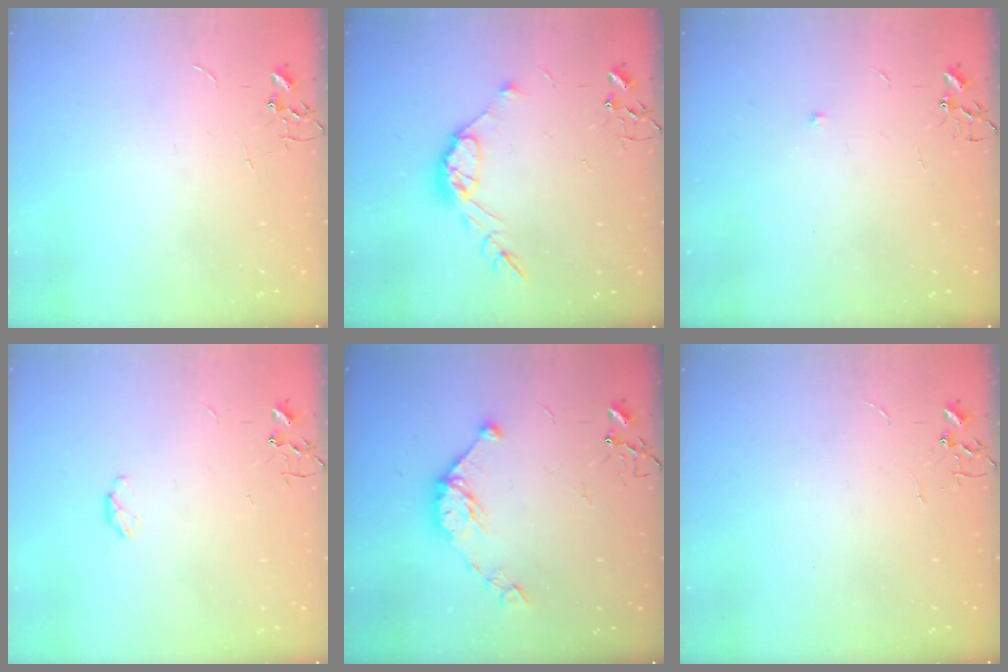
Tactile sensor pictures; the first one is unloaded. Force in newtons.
{"total": 10.9, "press": 10.8, "slide": 0.8}
{"total": 4.7, "press": 4.6, "slide": 0.7}
{"total": 3.8, "press": 3.8, "slide": 0.6}
{"total": 11.2, "press": 11.2, "slide": 0.7}
{"total": 0.0}